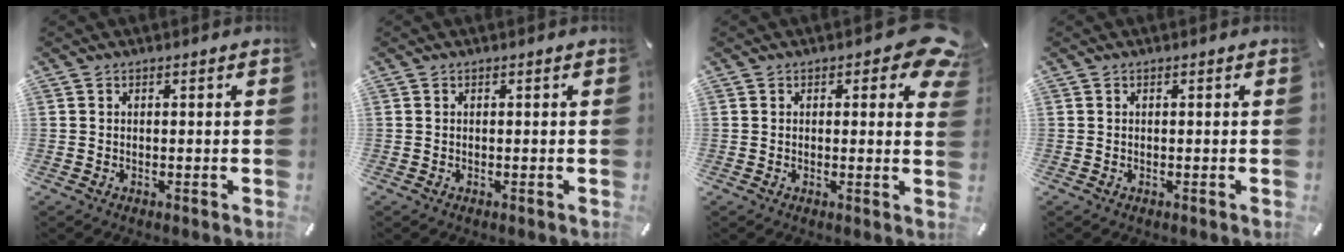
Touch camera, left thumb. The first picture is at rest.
{"total": 0.0}
{"total": 6.6, "force": [3.0, 3.3, 4.9], "torque": [-0.051, -0.012, 0.047]}
{"total": 0.0}